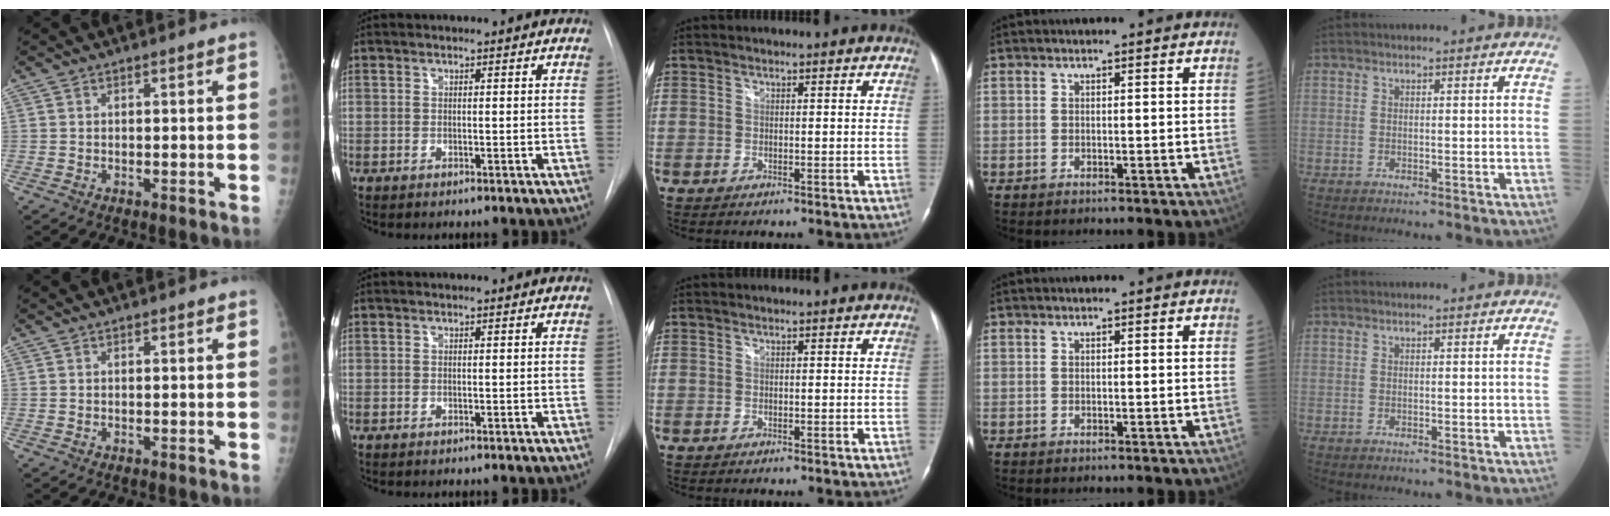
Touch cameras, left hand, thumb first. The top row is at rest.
{}